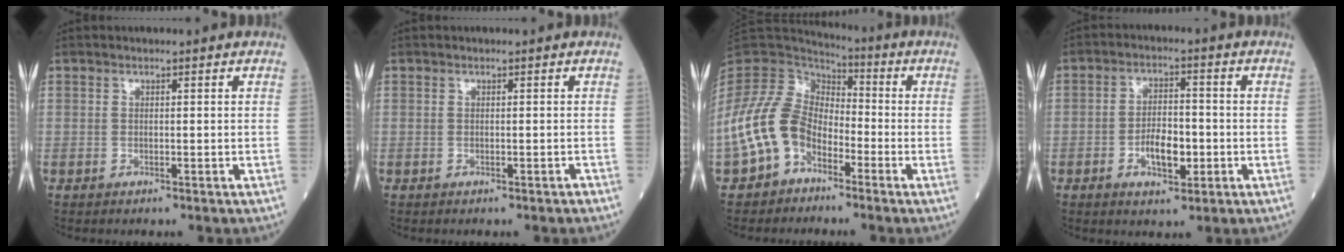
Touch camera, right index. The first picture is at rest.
{"total": 0.0}
{"total": 10.5, "force": [-5.1, 7.2, 5.6], "torque": [-0.130, 0.024, -0.106]}
{"total": 6.0, "force": [-1.9, 2.7, 5.0], "torque": [-0.092, 0.004, -0.028]}